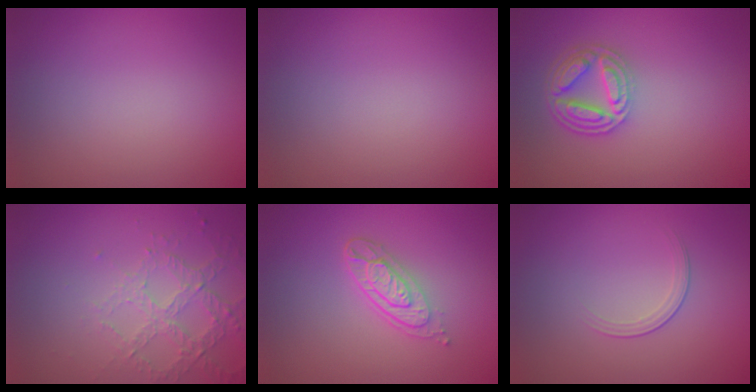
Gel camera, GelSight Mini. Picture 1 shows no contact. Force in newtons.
{"total": 0.0}
{"total": 4.6, "press": 3.5, "slide": 3.0}
{"total": 3.4, "press": 2.9, "slide": 1.8}
{"total": 3.5, "press": 2.6, "slide": 2.4}
{"total": 1.5, "press": 0.7, "slide": 1.4}